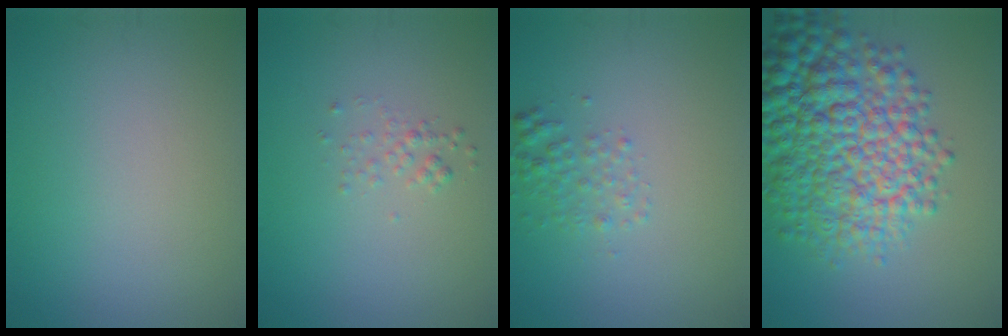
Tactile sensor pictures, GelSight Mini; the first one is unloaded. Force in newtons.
{"total": 1.0, "press": 1.0, "slide": 0.1}
{"total": 1.7, "press": 1.7, "slide": 0.1}
{"total": 10.9, "press": 10.9, "slide": 0.3}